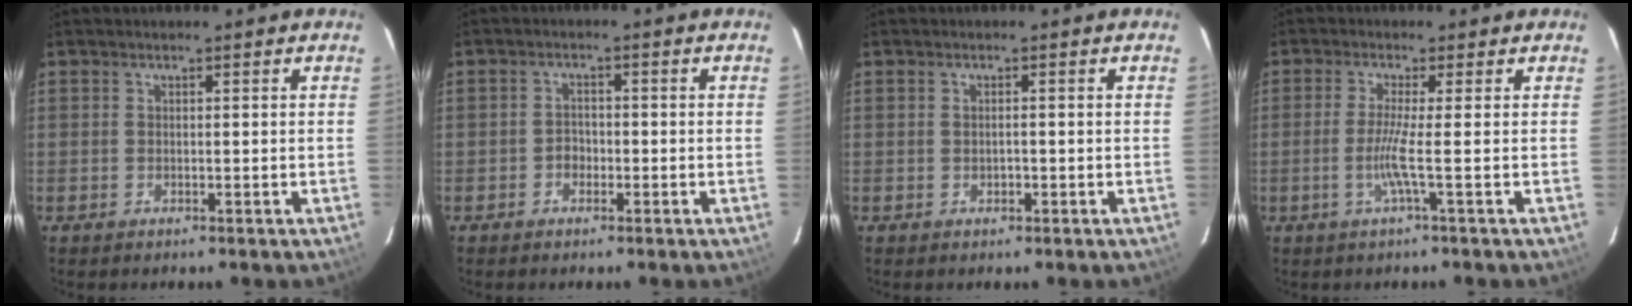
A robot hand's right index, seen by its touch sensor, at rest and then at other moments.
{"total": 2.0, "force": [-1.1, 1.6, 0.7], "torque": [-0.014, 0.006, -0.018]}
{"total": 0.8, "force": [-0.2, 0.6, 0.6], "torque": [-0.008, 0.003, -0.002]}
{"total": 3.5, "force": [-0.9, -1.6, 3.0], "torque": [-0.065, -0.009, -0.023]}